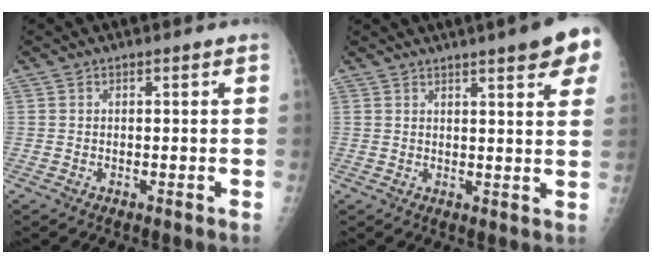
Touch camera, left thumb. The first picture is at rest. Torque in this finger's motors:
{"motor_torque": [0.63, 0.63, 1.60, -1.17, 0.09]}